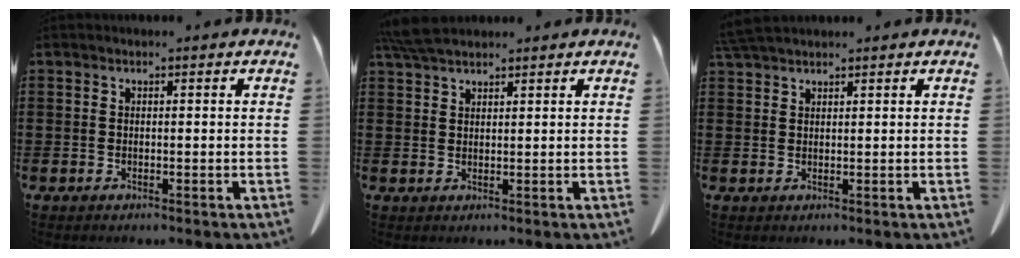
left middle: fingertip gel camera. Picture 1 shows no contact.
{"total": 4.4, "force": [3.7, 0.8, 2.1], "torque": [-0.052, -0.004, 0.072]}
{"total": 3.0, "force": [2.7, 0.4, 1.3], "torque": [-0.033, -0.001, 0.054]}